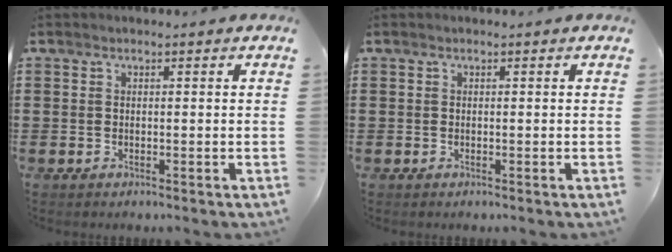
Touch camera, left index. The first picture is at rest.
{"total": 0.0}